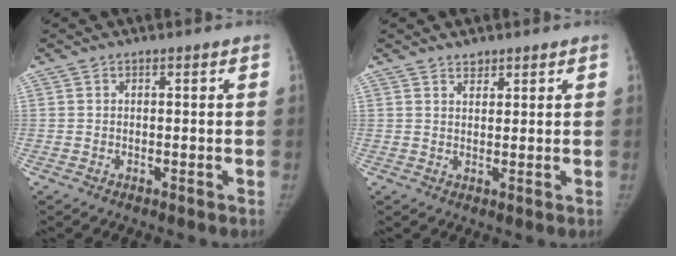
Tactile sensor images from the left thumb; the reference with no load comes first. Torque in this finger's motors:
{"motor_torque": [-0.15, -0.11, -0.16, 0.18, -0.04]}